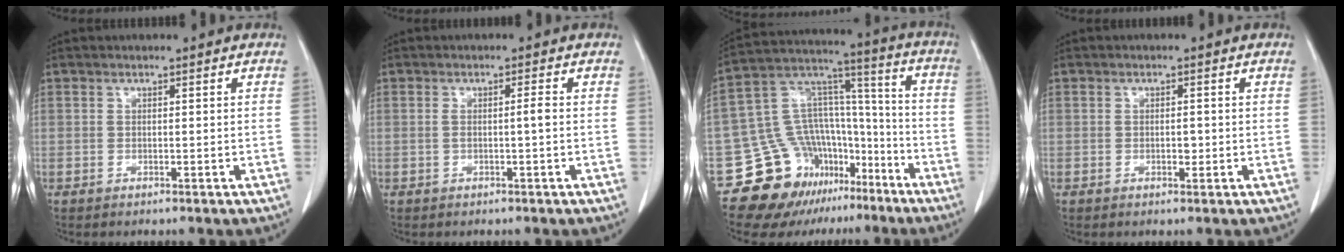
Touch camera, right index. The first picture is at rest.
{"total": 1.7, "force": [-0.2, -0.2, 1.7], "torque": [-0.030, 0.001, -0.002]}
{"total": 18.9, "force": [-12.1, 12.5, 7.6], "torque": [-0.122, 0.092, -0.190]}
{"total": 1.3, "force": [-0.3, 0.6, 1.1], "torque": [-0.019, 0.001, -0.004]}